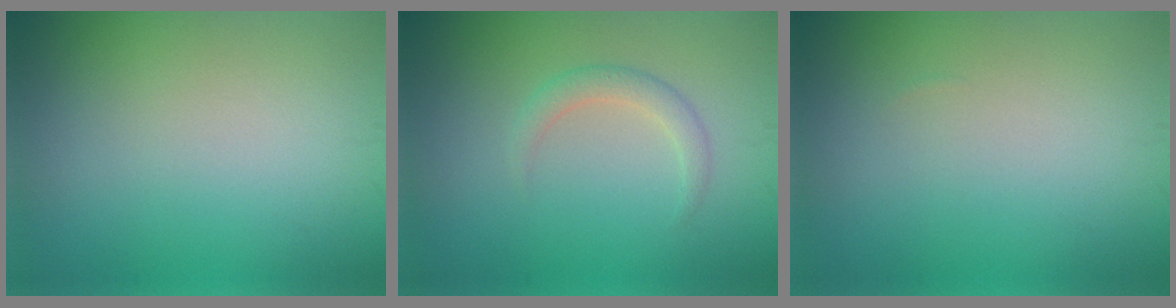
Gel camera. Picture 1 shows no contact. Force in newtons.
{"total": 1.8, "press": 1.7, "slide": 0.1}
{"total": 0.0}